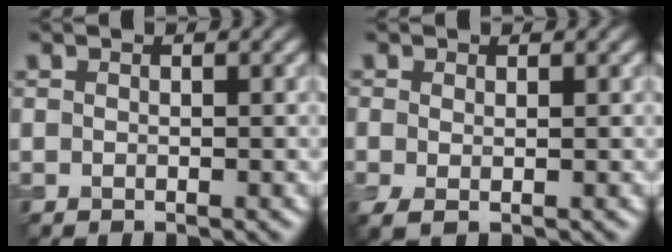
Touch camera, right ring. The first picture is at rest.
{"total": 1.6, "force": [-0.3, 0.8, 1.4], "torque": [-0.038, -0.008, -0.008]}